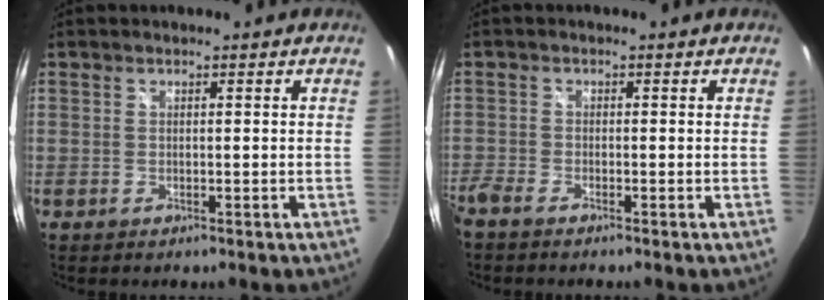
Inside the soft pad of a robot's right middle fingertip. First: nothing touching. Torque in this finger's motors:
{"motor_torque": [1.09, -1.04, 0.71, 0.21]}